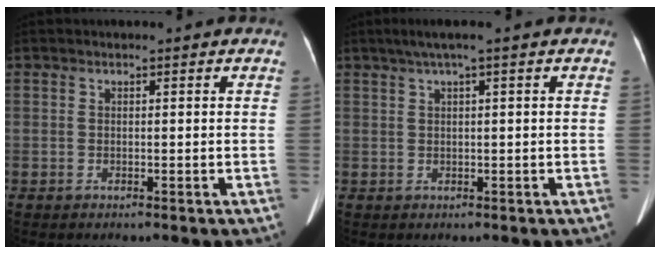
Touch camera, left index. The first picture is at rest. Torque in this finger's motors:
{"motor_torque": [0.10, 0.22, -0.20, 0.07]}